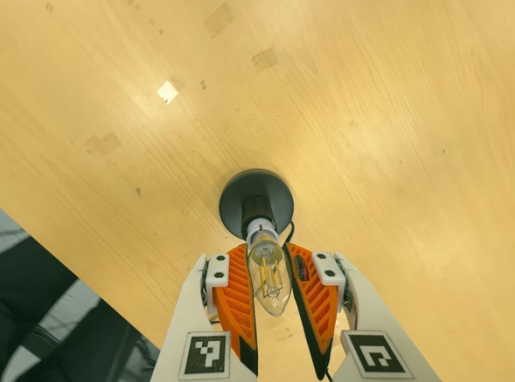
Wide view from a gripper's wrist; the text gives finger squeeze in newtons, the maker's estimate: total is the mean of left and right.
{"total": 10.2, "left": 9.5, "right": 10.9}